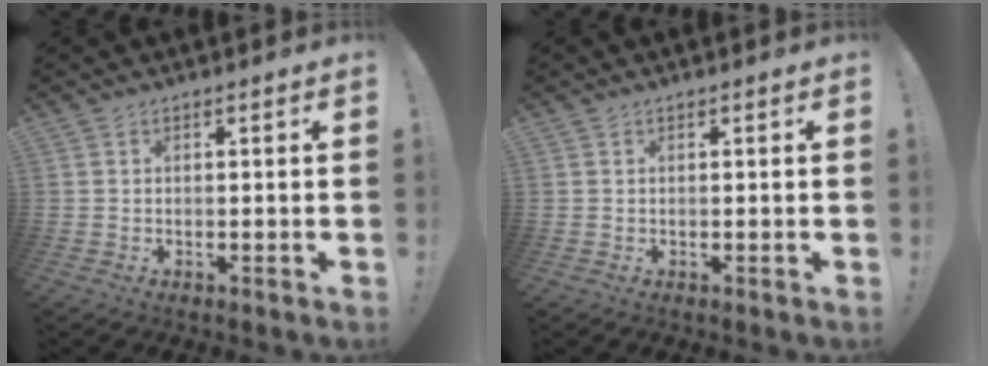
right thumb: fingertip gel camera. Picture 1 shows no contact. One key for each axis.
{"total": 0.0}